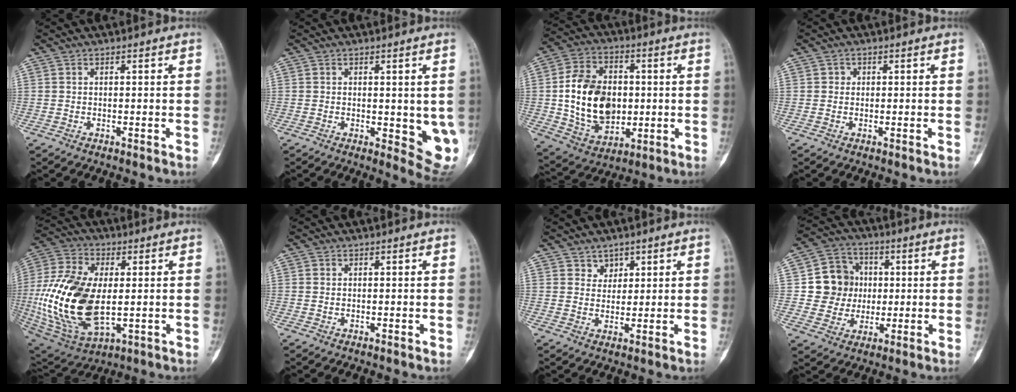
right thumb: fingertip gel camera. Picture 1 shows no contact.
{"total": 8.1, "force": [-0.5, 3.4, 7.3], "torque": [-0.060, -0.018, -0.001]}
{"total": 18.0, "force": [0.2, 12.7, 12.7], "torque": [-0.190, 0.002, 0.014]}
{"total": 1.0, "force": [0.1, 1.0, 0.1], "torque": [0.011, 0.003, 0.000]}
{"total": 23.8, "force": [-0.7, 13.3, 19.8], "torque": [-0.409, -0.010, 0.001]}
{"total": 0.5, "force": [0.1, 0.4, 0.3], "torque": [0.001, 0.000, 0.000]}
{"total": 3.1, "force": [2.0, 2.3, 0.2], "torque": [0.028, -0.012, 0.030]}
{"total": 11.0, "force": [0.8, 10.4, 3.5], "torque": [-0.007, 0.012, 0.015]}